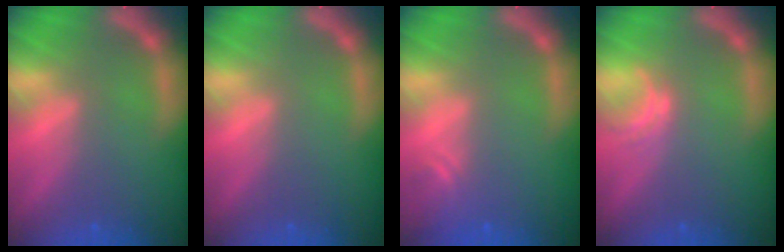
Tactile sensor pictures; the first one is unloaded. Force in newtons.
{"total": 0.0}
{"total": 1.9}
{"total": 1.5}